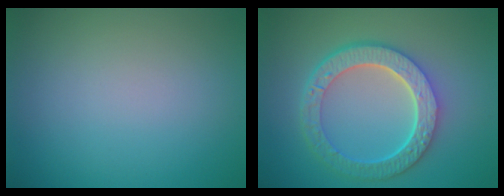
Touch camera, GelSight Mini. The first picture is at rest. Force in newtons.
{"total": 6.3, "press": 4.8, "slide": 4.0}